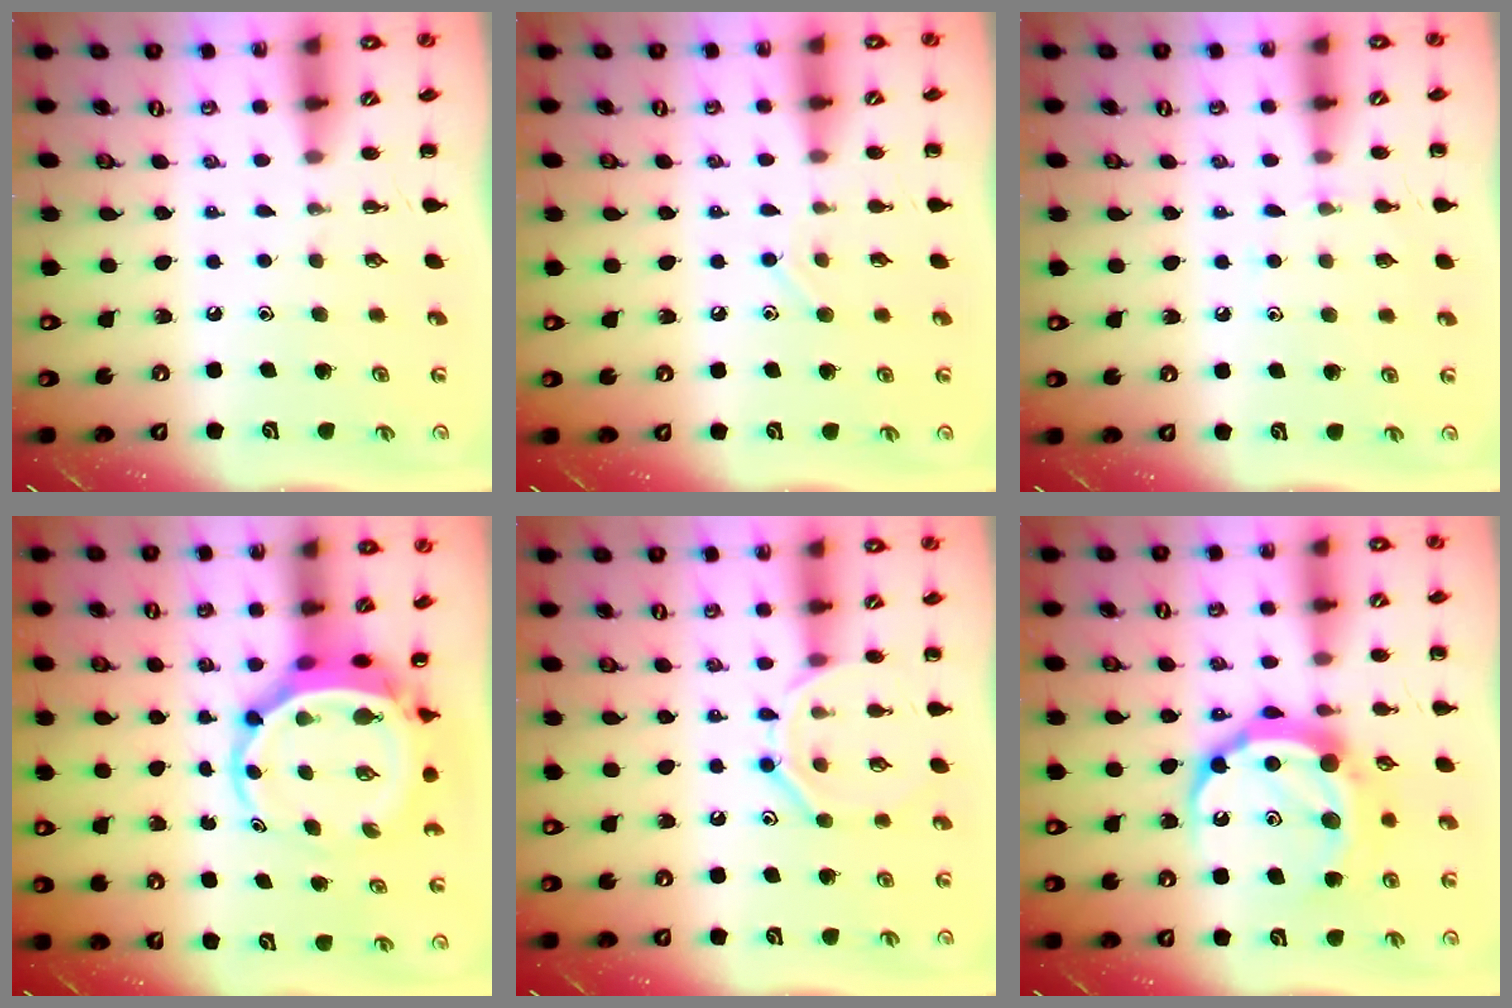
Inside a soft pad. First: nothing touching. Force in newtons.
{"total": 6.1, "press": 5.9, "slide": 1.7}
{"total": 5.1, "press": 4.8, "slide": 1.7}
{"total": 5.9, "press": 5.6, "slide": 1.8}
{"total": 11.9, "press": 11.9, "slide": 0.6}
{"total": 15.8, "press": 15.8, "slide": 1.1}